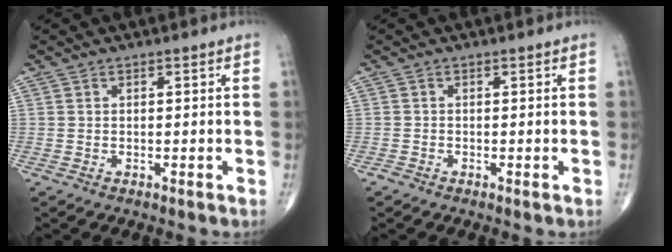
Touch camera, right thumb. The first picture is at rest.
{"total": 0.7, "force": [-0.4, 0.3, 0.5], "torque": [-0.006, -0.001, -0.012]}